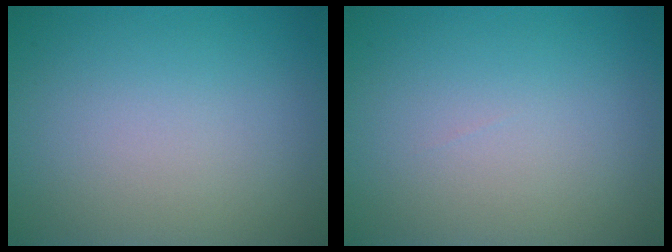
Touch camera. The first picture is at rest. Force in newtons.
{"total": 0.0}